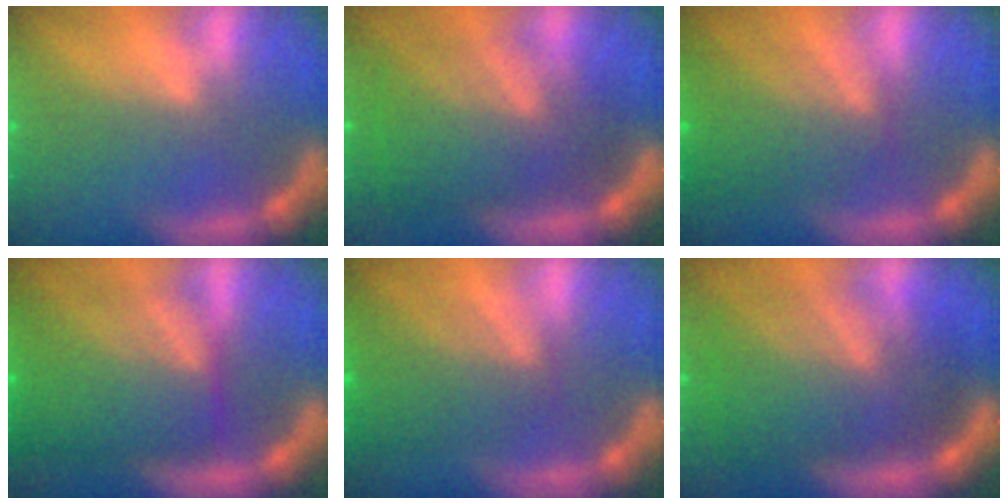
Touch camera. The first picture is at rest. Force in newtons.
{"total": 9.0}
{"total": 6.1}
{"total": 10.1}
{"total": 5.5}
{"total": 10.0}